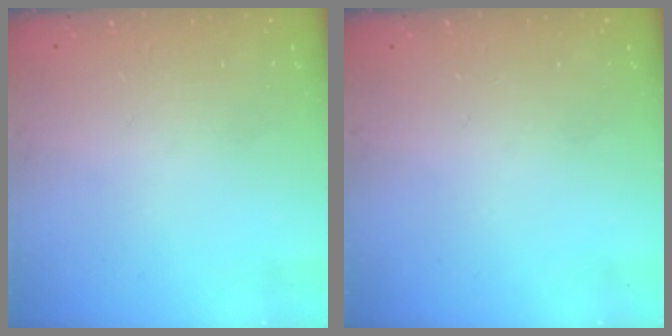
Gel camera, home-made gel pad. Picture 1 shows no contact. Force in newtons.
{"total": 0.0}